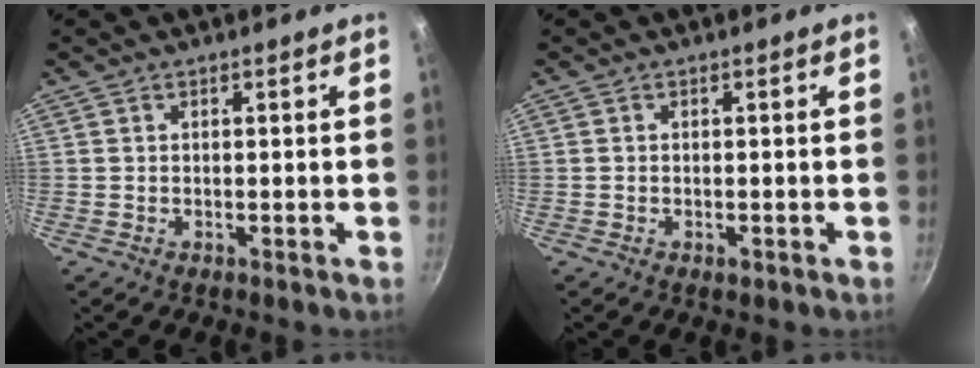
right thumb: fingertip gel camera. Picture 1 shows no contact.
{"total": 0.8, "force": [-0.4, 0.4, 0.5], "torque": [-0.006, 0.000, -0.007]}